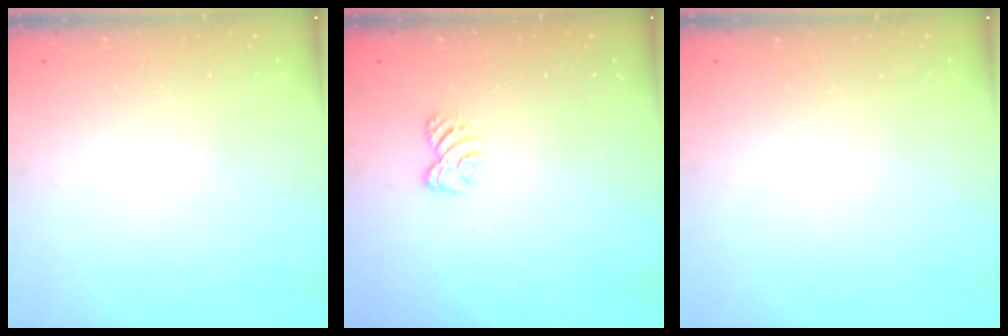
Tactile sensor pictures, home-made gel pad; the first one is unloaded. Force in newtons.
{"total": 2.9, "press": 2.6, "slide": 1.3}
{"total": 0.0}